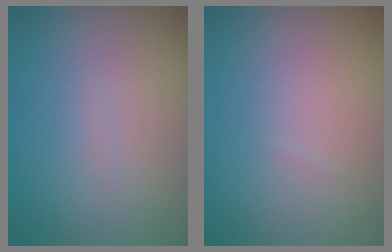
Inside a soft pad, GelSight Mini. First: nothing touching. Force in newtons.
{"total": 0.0}